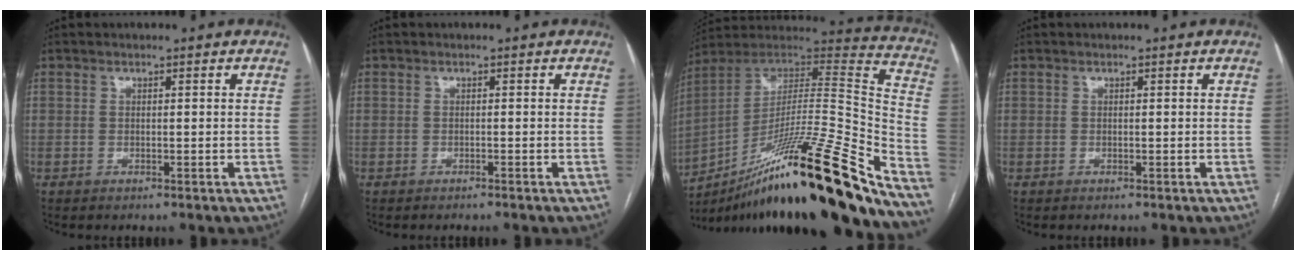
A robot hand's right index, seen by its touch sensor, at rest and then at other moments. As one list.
[{"total": 0.6, "force": [-0.6, 0.0, 0.2], "torque": [-0.005, -0.001, -0.009]}, {"total": 34.5, "force": [-22.8, 2.2, 25.7], "torque": [-0.336, -0.014, -0.369]}, {"total": 0.0}]